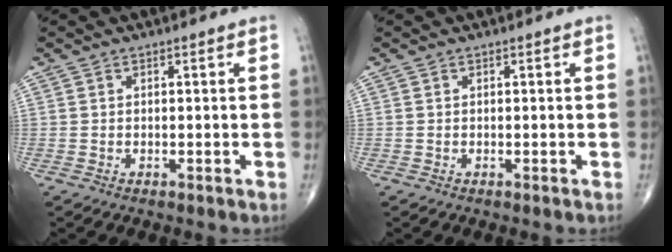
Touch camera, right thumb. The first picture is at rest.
{"total": 0.0}